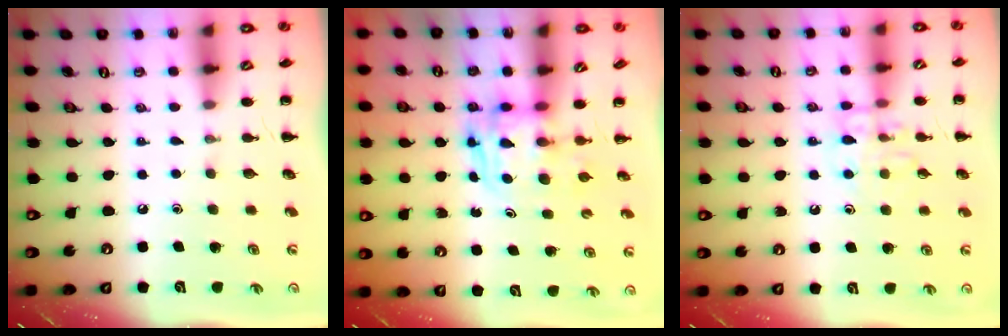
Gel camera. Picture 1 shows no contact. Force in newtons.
{"total": 2.7, "press": 2.7, "slide": 0.2}
{"total": 9.8, "press": 9.8, "slide": 0.6}